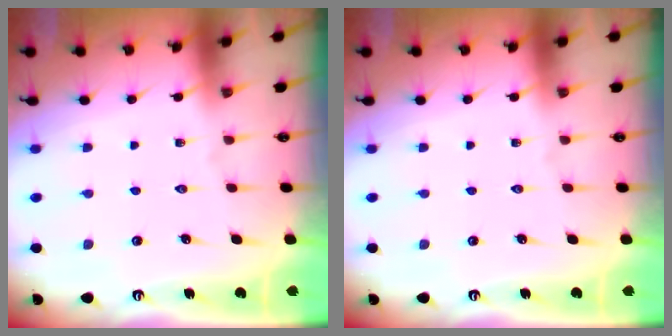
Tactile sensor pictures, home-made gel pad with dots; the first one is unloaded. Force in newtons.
{"total": 0.0}